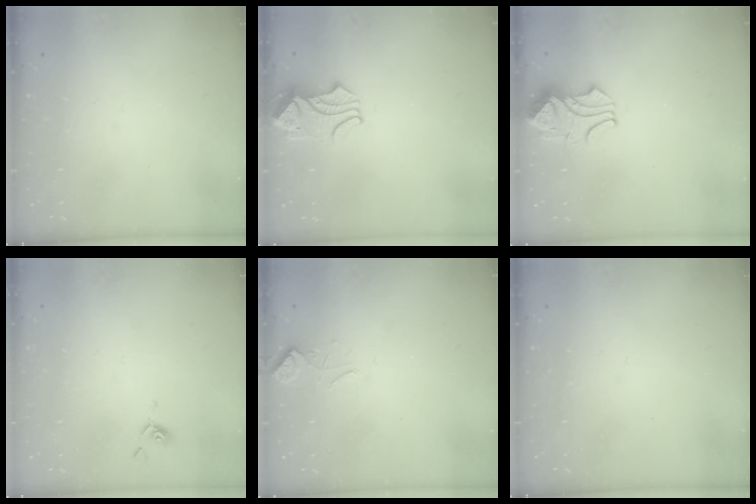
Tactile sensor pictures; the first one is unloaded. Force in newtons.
{"total": 2.9, "press": 2.9, "slide": 0.6}
{"total": 3.5, "press": 3.3, "slide": 0.9}
{"total": 2.0, "press": 2.0, "slide": 0.4}
{"total": 2.2, "press": 2.1, "slide": 0.7}
{"total": 0.0}